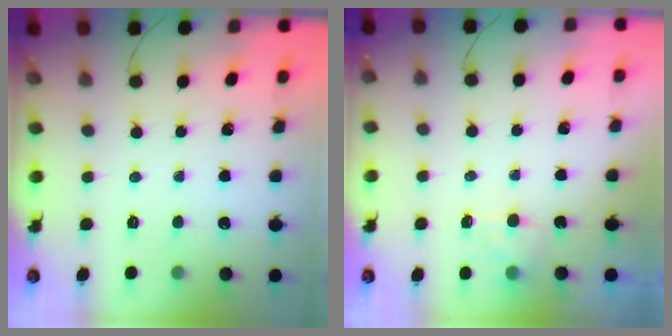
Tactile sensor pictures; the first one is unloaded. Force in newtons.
{"total": 4.7, "press": 4.6, "slide": 1.2}